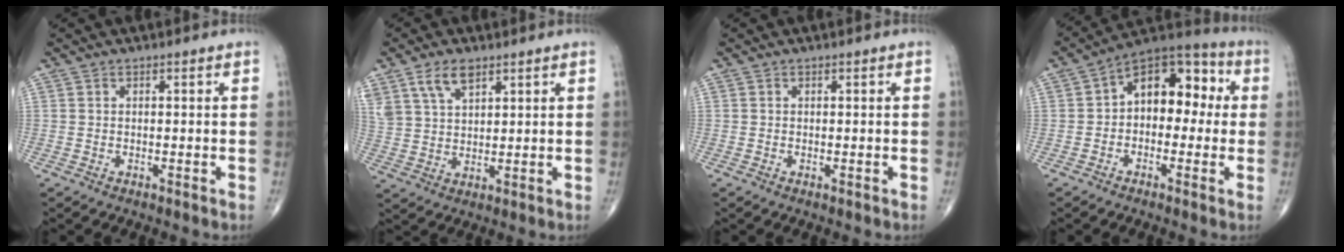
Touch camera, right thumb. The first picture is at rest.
{"total": 7.8, "force": [4.8, 4.0, 4.7], "torque": [-0.086, -0.013, 0.101]}
{"total": 0.0}
{"total": 13.0, "force": [1.0, 8.4, 9.8], "torque": [-0.098, 0.044, -0.006]}